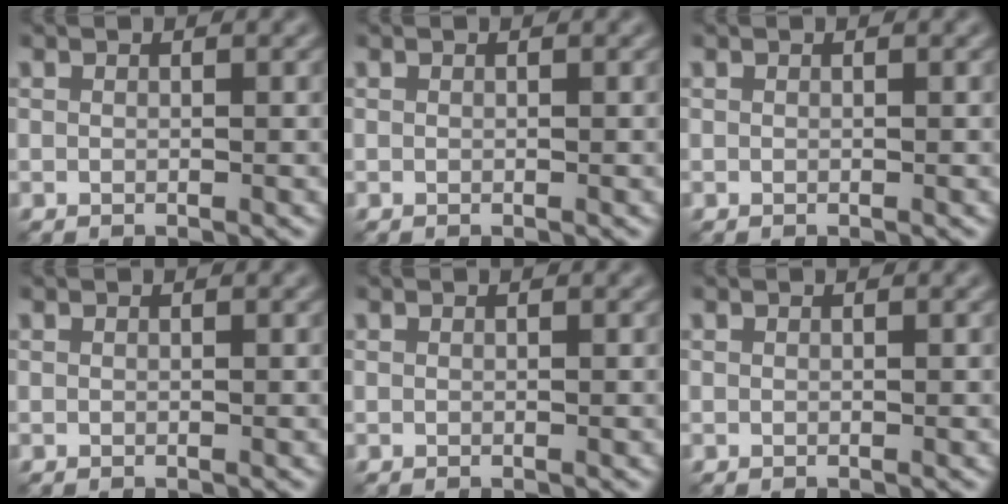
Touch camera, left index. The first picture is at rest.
{"total": 0.0}
{"total": 0.0}
{"total": 0.0}
{"total": 0.0}
{"total": 0.0}